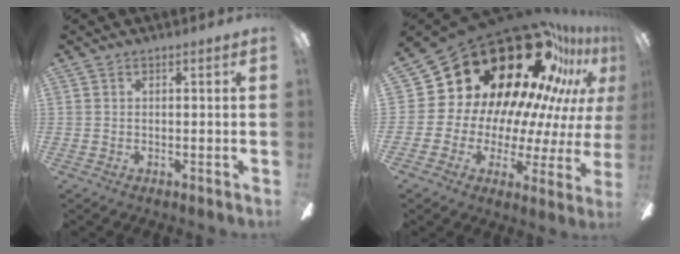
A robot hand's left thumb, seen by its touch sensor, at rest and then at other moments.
{"total": 31.8, "force": [19.6, 17.0, 18.3], "torque": [-0.241, -0.176, 0.388]}